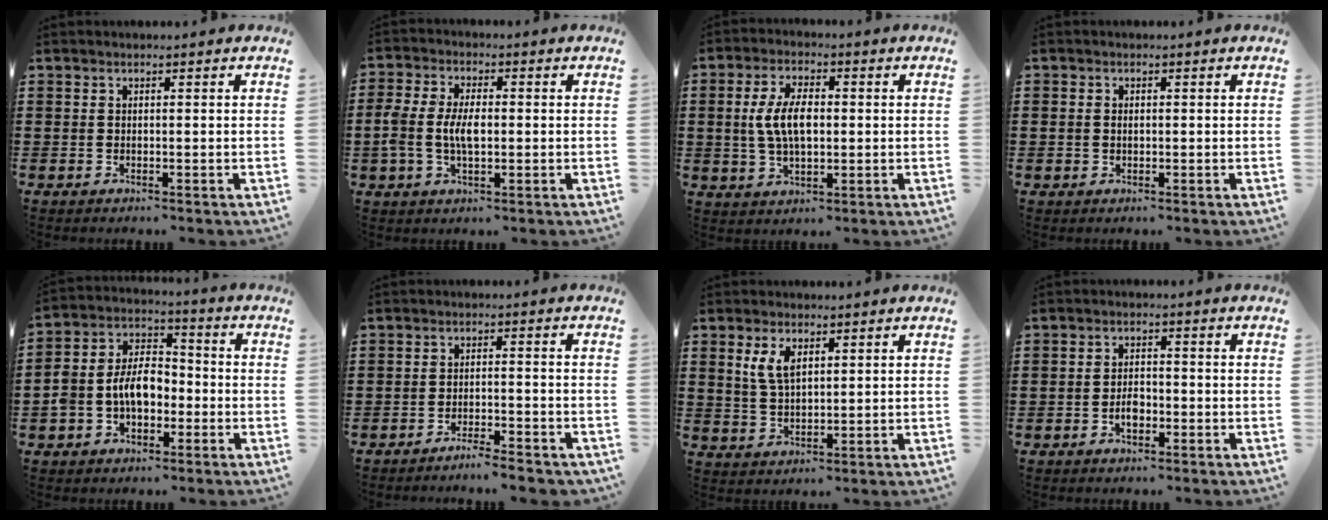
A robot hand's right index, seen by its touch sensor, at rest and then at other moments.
{"total": 5.9, "force": [-0.6, 3.0, 5.1], "torque": [-0.123, -0.002, -0.018]}
{"total": 7.1, "force": [0.3, 3.5, 6.2], "torque": [-0.141, 0.005, -0.002]}
{"total": 1.1, "force": [0.0, 0.9, 0.7], "torque": [-0.016, 0.006, -0.001]}
{"total": 7.1, "force": [-1.8, 5.0, 4.7], "torque": [-0.108, 0.012, -0.037]}
{"total": 3.1, "force": [-3.0, 0.0, 1.0], "torque": [-0.018, 0.003, -0.060]}
{"total": 4.4, "force": [2.0, 2.2, 3.3], "torque": [-0.074, 0.007, 0.035]}
{"total": 2.9, "force": [-1.1, 1.7, 2.1], "torque": [-0.041, 0.004, -0.020]}